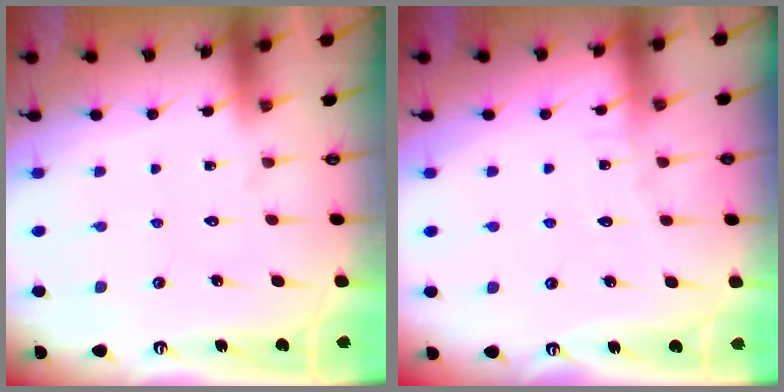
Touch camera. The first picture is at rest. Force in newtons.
{"total": 3.7, "press": 3.6, "slide": 0.3}